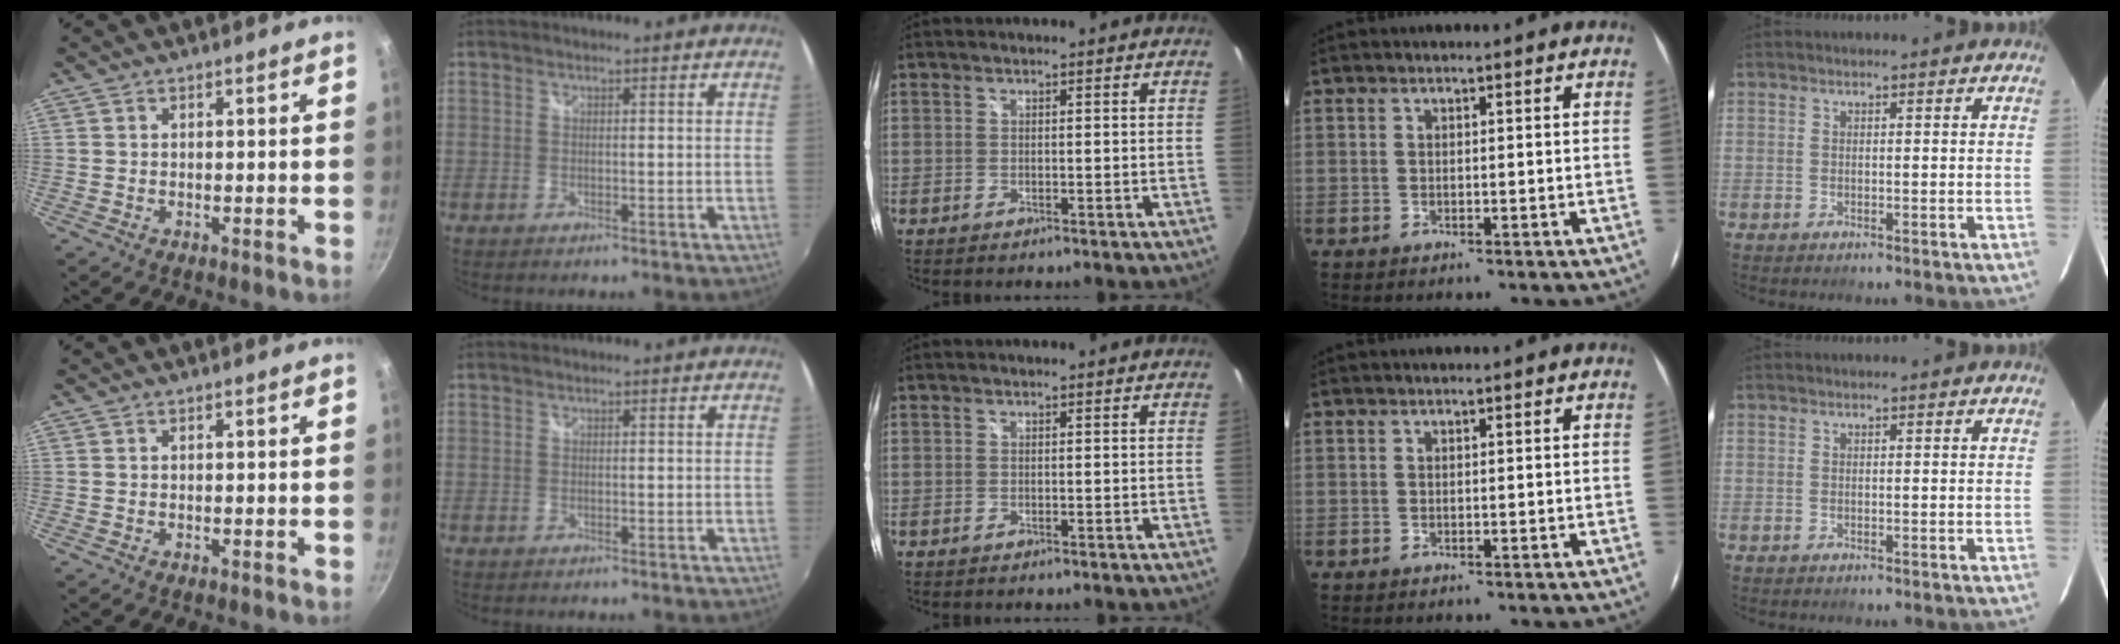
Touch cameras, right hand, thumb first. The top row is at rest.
{}